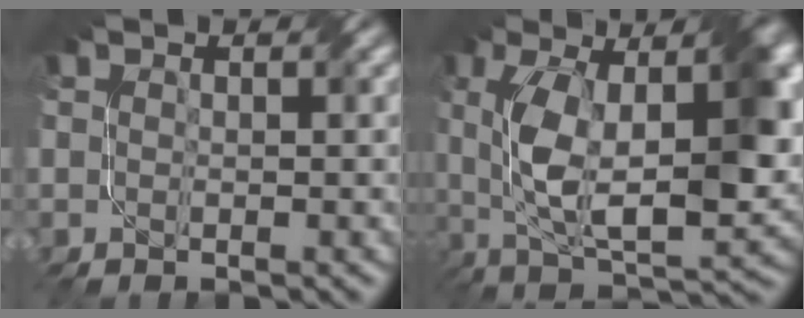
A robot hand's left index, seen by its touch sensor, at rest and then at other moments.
{"total": 12.6, "force": [1.1, 5.7, 11.1], "torque": [-0.195, -0.009, 0.026]}